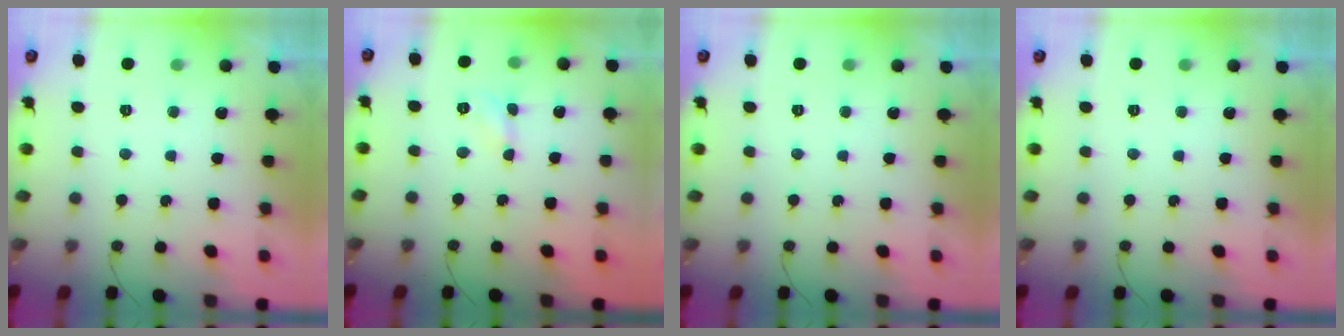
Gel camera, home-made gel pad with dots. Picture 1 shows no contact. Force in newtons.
{"total": 2.9, "press": 2.9, "slide": 0.4}
{"total": 0.0}
{"total": 0.0}